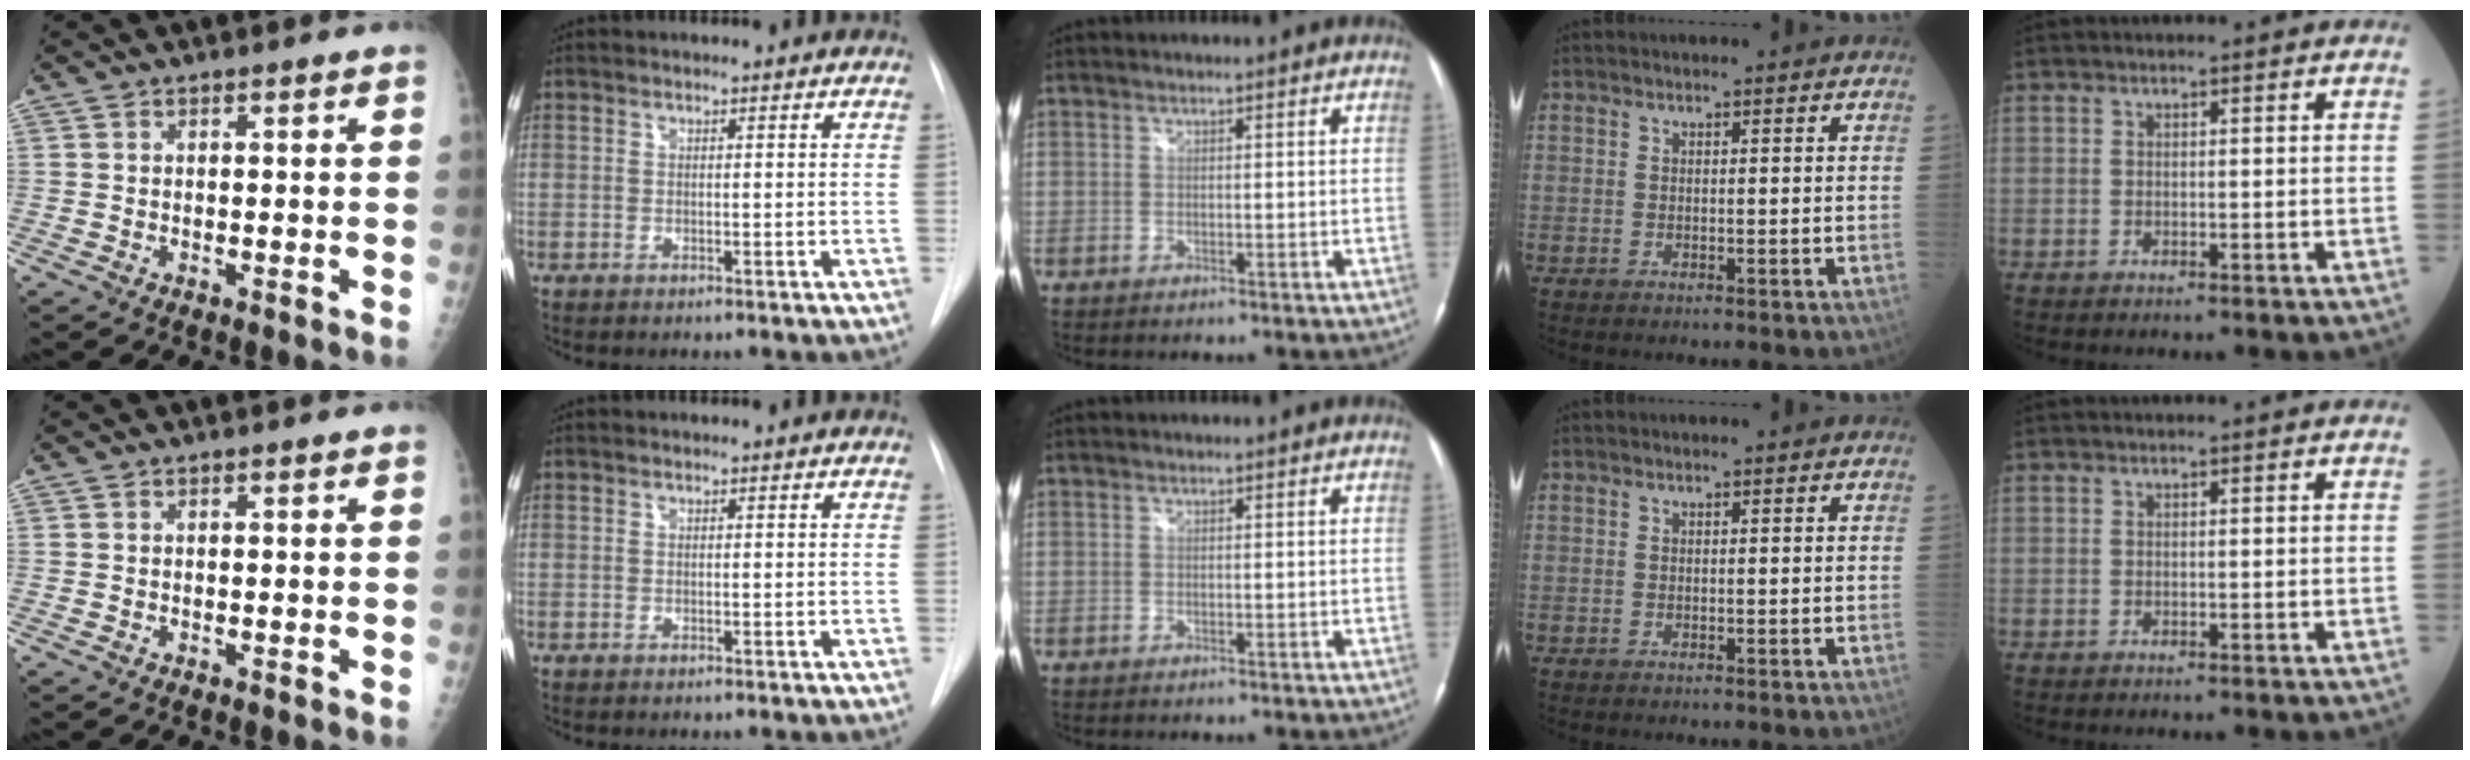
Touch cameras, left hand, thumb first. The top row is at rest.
{}